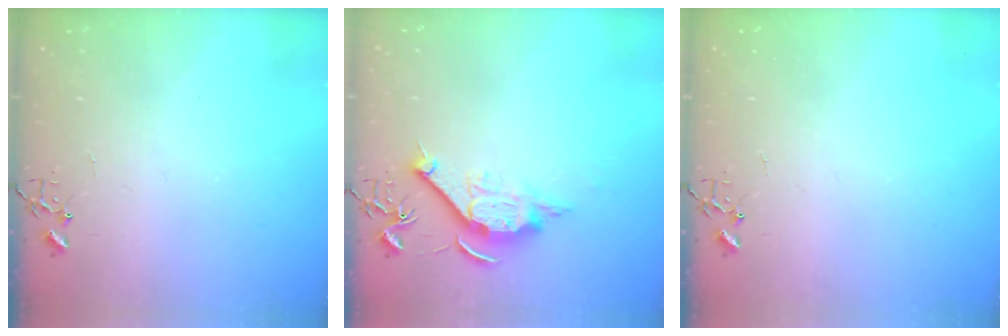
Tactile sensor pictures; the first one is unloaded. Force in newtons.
{"total": 10.7, "press": 10.7, "slide": 1.1}
{"total": 0.0}